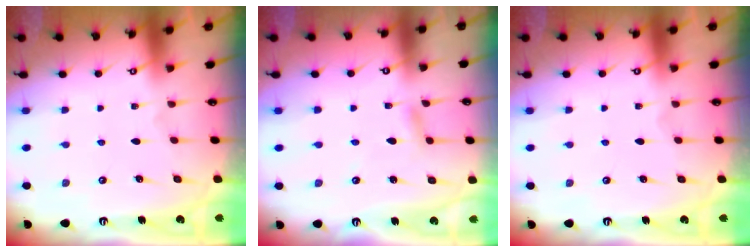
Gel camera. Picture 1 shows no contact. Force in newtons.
{"total": 4.7, "press": 4.7, "slide": 0.3}
{"total": 0.0}